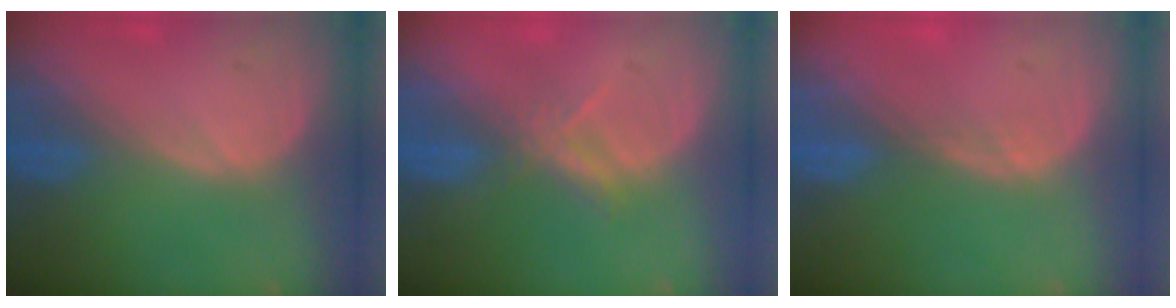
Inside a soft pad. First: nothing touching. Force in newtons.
{"total": 2.6, "press": 2.5, "slide": 0.9}
{"total": 0.8, "press": 0.6, "slide": 0.5}